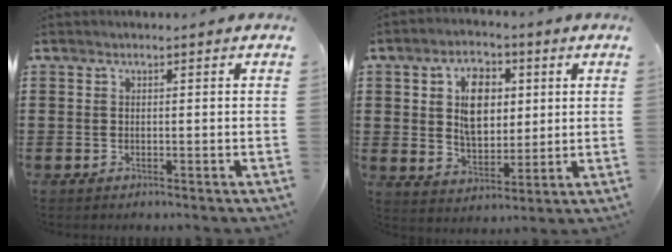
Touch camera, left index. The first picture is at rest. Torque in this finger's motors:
{"motor_torque": [1.21, 0.92, 0.19, 0.01]}